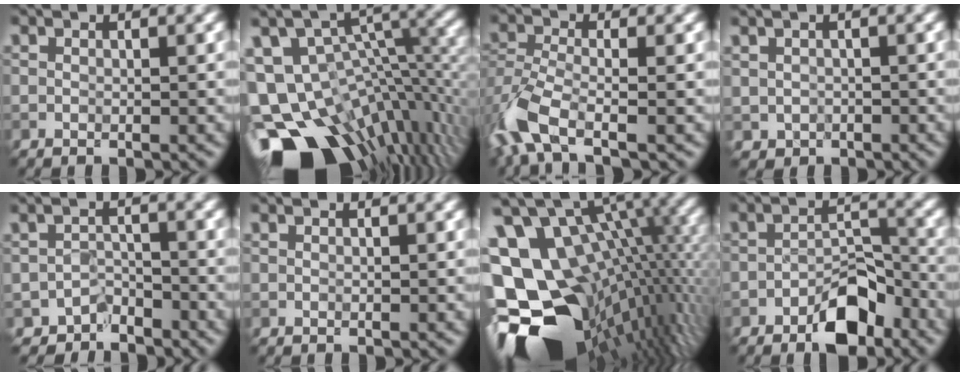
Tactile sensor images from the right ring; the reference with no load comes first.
{"total": 15.5, "force": [-5.2, 10.3, 10.3], "torque": [-0.196, -0.013, -0.050]}
{"total": 6.0, "force": [-3.5, 2.5, 4.2], "torque": [-0.099, -0.008, -0.079]}
{"total": 1.2, "force": [0.2, 1.1, 0.4], "torque": [-0.003, -0.007, 0.004]}
{"total": 2.7, "force": [-2.3, 1.3, 0.0], "torque": [0.017, 0.001, -0.040]}
{"total": 0.0}
{"total": 18.5, "force": [-1.4, 11.7, 14.2], "torque": [-0.249, -0.011, 0.008]}
{"total": 5.0, "force": [-3.1, 2.0, 3.4], "torque": [-0.046, 0.011, -0.055]}